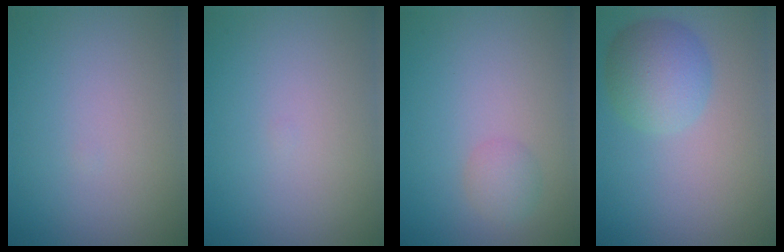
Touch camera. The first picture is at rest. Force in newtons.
{"total": 0.0}
{"total": 1.5, "press": 1.5, "slide": 0.0}
{"total": 4.5, "press": 4.4, "slide": 0.2}